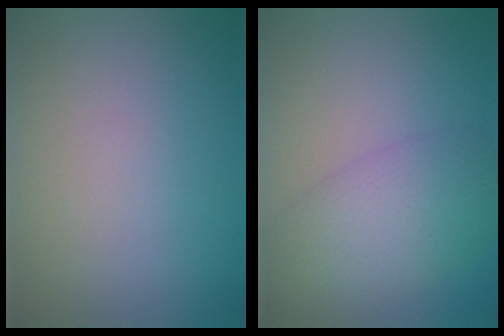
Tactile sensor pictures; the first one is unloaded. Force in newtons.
{"total": 5.4, "press": 5.4, "slide": 0.2}